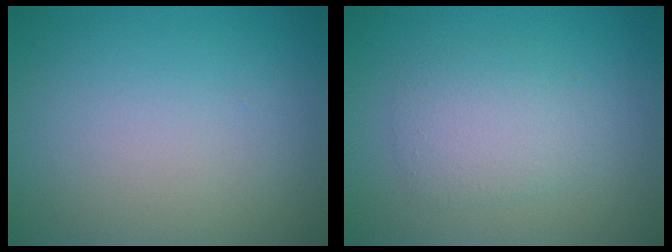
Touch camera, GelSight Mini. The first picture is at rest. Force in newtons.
{"total": 2.9, "press": 2.9, "slide": 0.1}